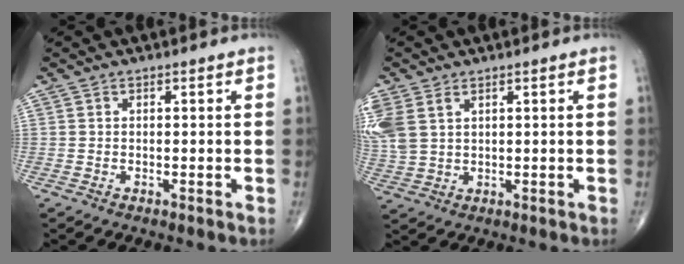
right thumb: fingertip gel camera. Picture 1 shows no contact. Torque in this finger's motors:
{"motor_torque": [0.13, 0.21, 0.79, 0.70, 0.20]}